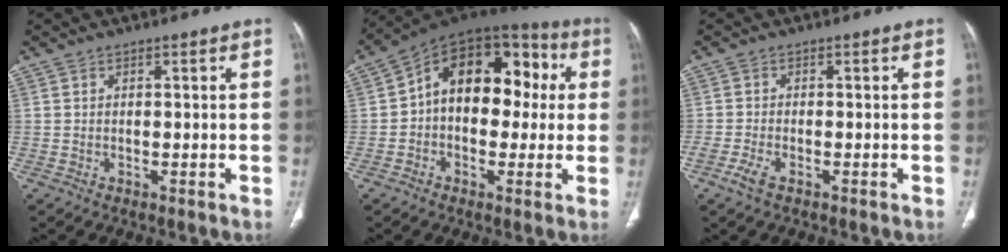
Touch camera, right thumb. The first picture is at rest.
{"total": 18.3, "force": [1.9, 11.9, 13.7], "torque": [-0.157, 0.051, 0.018]}
{"total": 2.9, "force": [-1.7, 1.1, 2.1], "torque": [-0.055, 0.001, -0.037]}